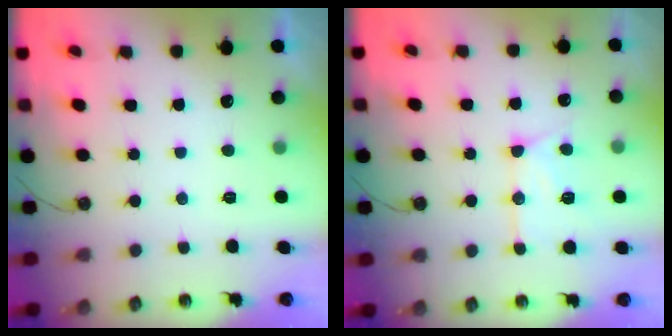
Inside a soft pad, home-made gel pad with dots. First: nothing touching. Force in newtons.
{"total": 13.5, "press": 13.4, "slide": 1.3}